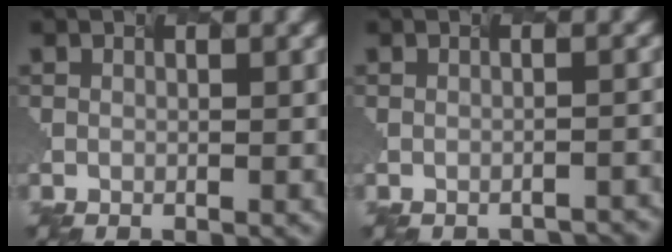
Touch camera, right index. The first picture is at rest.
{"total": 1.7, "force": [-1.4, 0.6, 0.8], "torque": [0.000, 0.001, -0.010]}